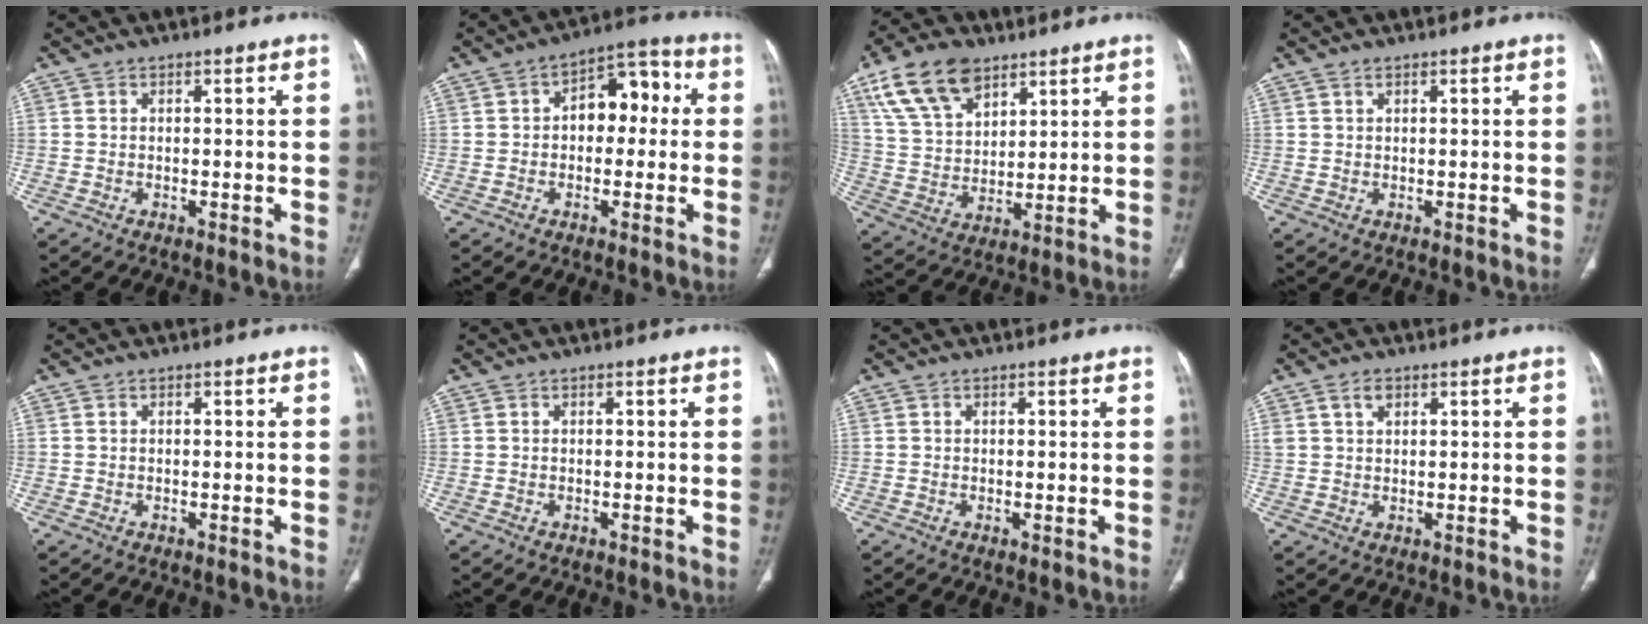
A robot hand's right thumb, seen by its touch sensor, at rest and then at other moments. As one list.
[{"total": 12.8, "force": [1.1, 8.2, 9.8], "torque": [-0.091, 0.046, 0.002]}, {"total": 14.3, "force": [8.5, 8.1, 8.1], "torque": [-0.134, -0.021, 0.166]}, {"total": 0.6, "force": [0.5, 0.3, 0.3], "torque": [-0.010, 0.002, 0.011]}, {"total": 0.0}, {"total": 0.0}, {"total": 0.6, "force": [0.0, 0.2, 0.6], "torque": [-0.013, -0.003, 0.002]}, {"total": 2.6, "force": [1.4, 1.6, 1.5], "torque": [-0.025, -0.003, 0.031]}]